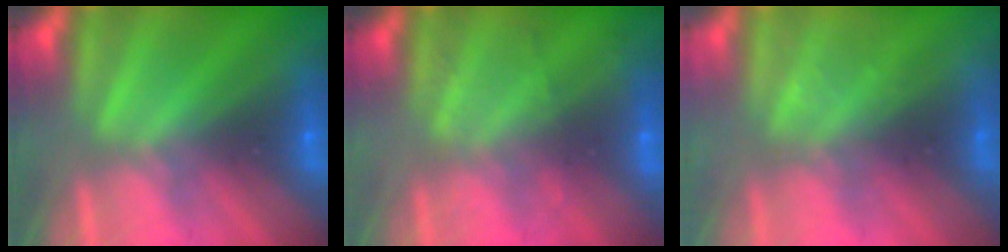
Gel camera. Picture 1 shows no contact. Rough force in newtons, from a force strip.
{"total": 2.0}
{"total": 2.3}